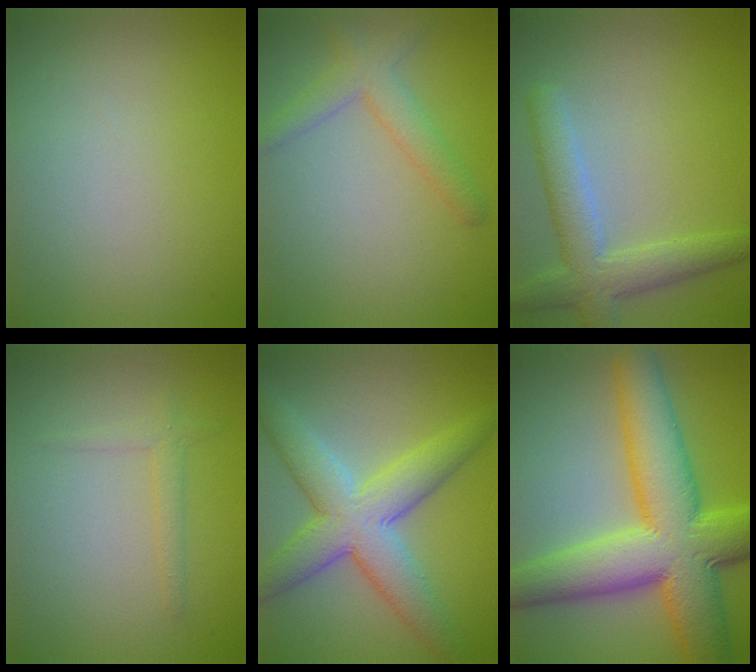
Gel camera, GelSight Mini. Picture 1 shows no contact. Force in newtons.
{"total": 3.0, "press": 3.0, "slide": 0.1}
{"total": 4.8, "press": 4.8, "slide": 0.3}
{"total": 1.3, "press": 1.3, "slide": 0.1}
{"total": 7.5, "press": 7.5, "slide": 0.3}
{"total": 12.2, "press": 12.2, "slide": 0.2}